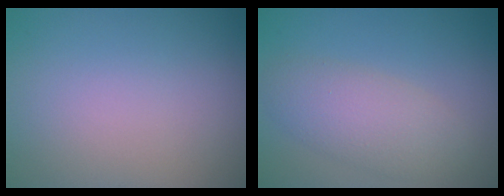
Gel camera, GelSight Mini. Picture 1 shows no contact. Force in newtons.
{"total": 4.2, "press": 4.2, "slide": 0.2}